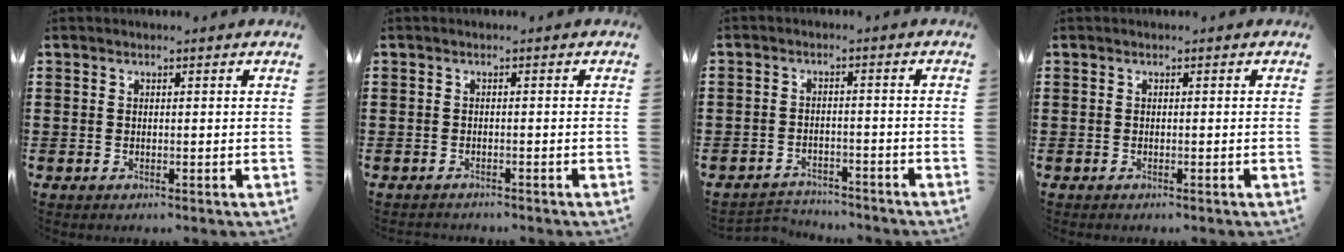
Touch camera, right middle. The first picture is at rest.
{"total": 0.8, "force": [-0.8, 0.1, 0.0], "torque": [-0.001, 0.001, -0.017]}
{"total": 3.3, "force": [-3.2, 0.7, -0.3], "torque": [-0.003, 0.001, -0.070]}
{"total": 0.0}